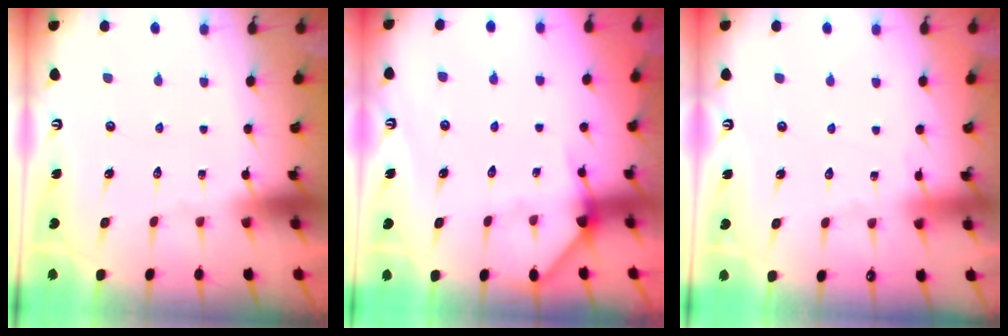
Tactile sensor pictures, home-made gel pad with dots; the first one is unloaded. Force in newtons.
{"total": 4.7, "press": 4.6, "slide": 0.6}
{"total": 2.6, "press": 2.6, "slide": 0.5}